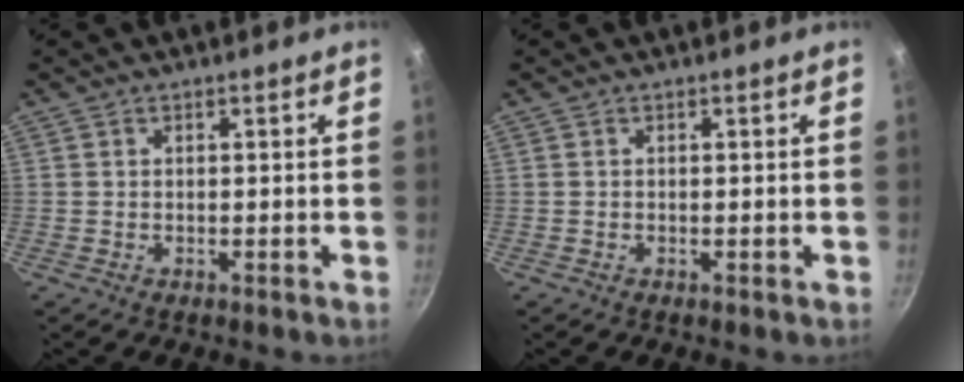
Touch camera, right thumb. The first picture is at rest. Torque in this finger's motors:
{"motor_torque": [1.26, 0.86, 0.20, -0.32, 0.03]}